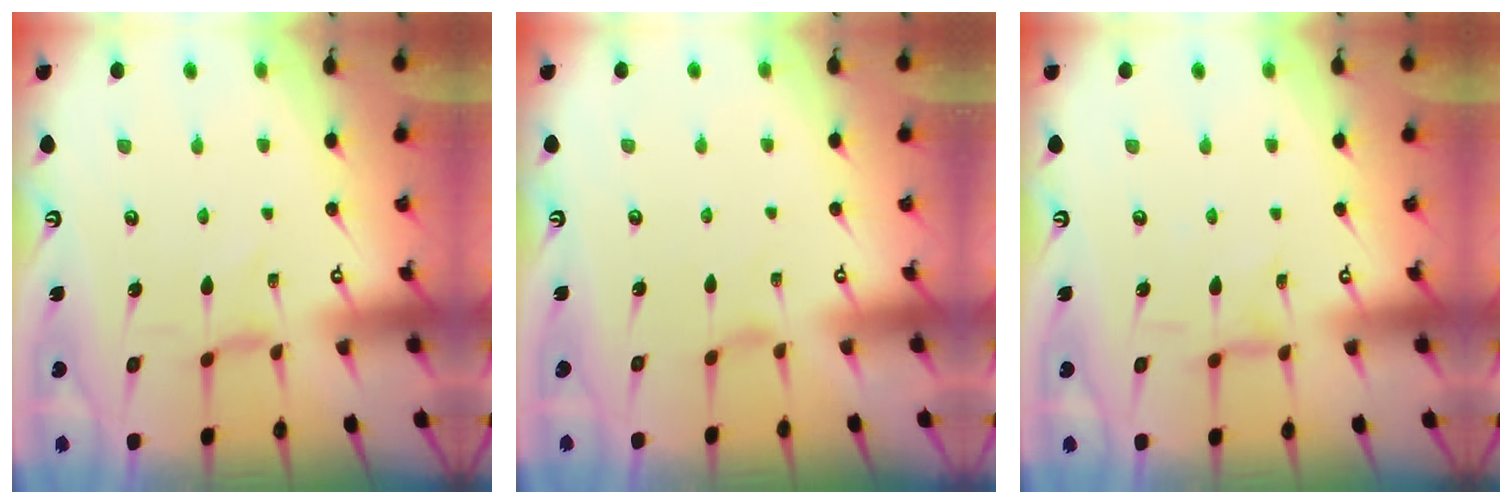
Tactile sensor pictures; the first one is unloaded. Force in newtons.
{"total": 0.0}
{"total": 1.4, "press": 1.4, "slide": 0.3}